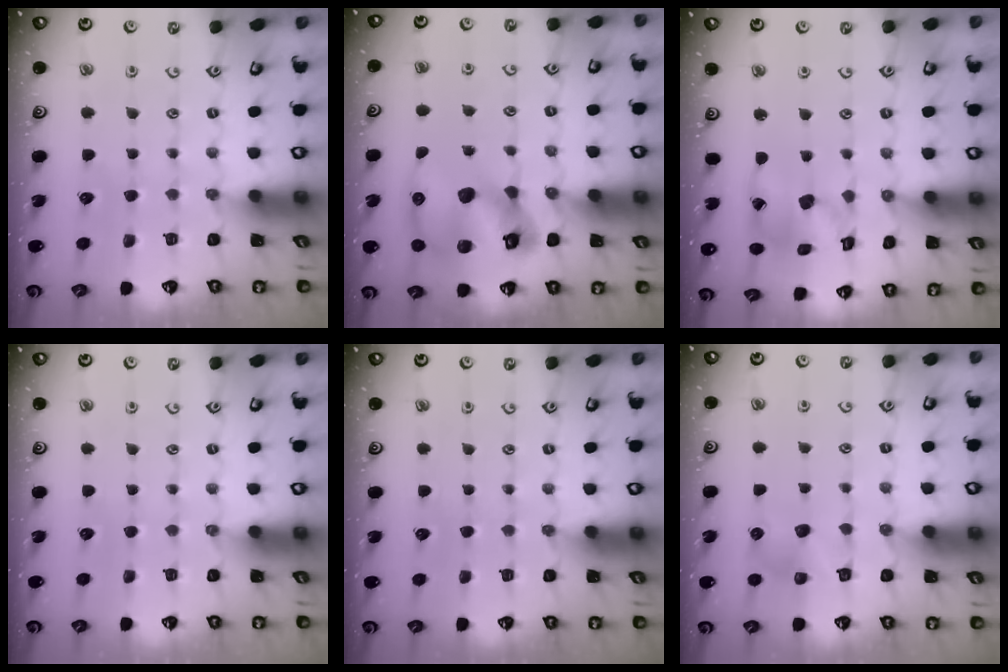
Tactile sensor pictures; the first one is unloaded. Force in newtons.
{"total": 17.4, "press": 17.2, "slide": 2.5}
{"total": 12.0, "press": 11.9, "slide": 1.5}
{"total": 0.0}
{"total": 0.0}
{"total": 6.5, "press": 6.5, "slide": 0.4}